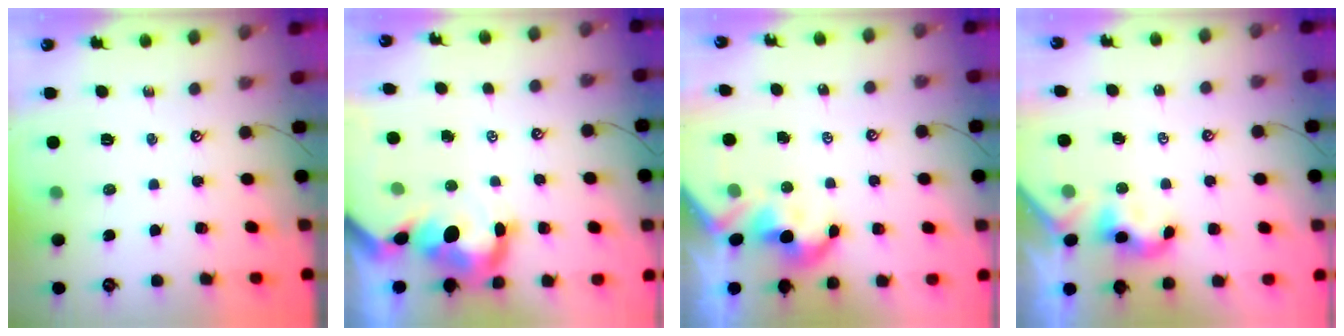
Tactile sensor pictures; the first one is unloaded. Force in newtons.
{"total": 7.4, "press": 7.3, "slide": 1.4}
{"total": 4.0, "press": 3.9, "slide": 0.7}
{"total": 2.1, "press": 2.1, "slide": 0.3}